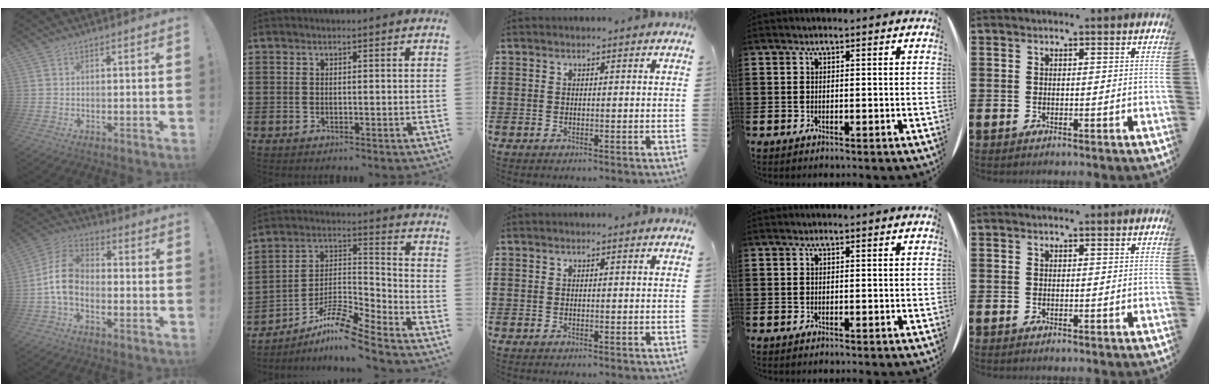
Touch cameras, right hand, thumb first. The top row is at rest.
{"thumb": {"total": 11.2, "force": [-2.0, 7.7, 7.8], "torque": [-0.149, 0.025, -0.032]}, "index": {"total": 9.2, "force": [-7.7, 1.5, 4.8], "torque": [-0.098, 0.005, -0.156]}}